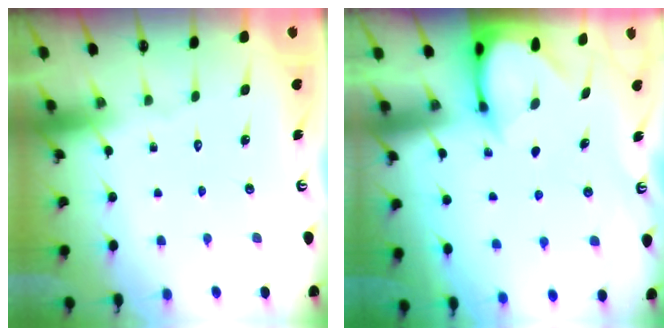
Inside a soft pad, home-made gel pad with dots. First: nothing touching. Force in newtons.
{"total": 3.4, "press": 3.4, "slide": 0.3}